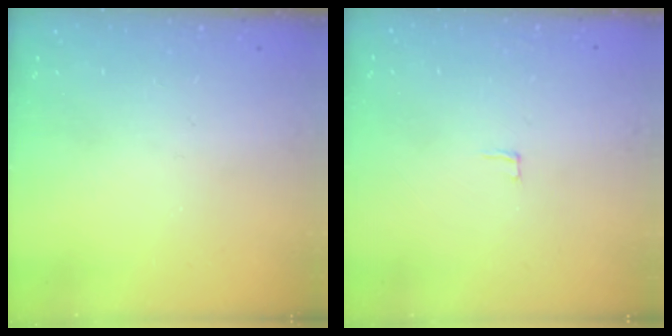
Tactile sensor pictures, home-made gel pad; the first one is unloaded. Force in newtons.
{"total": 2.0, "press": 2.0, "slide": 0.2}